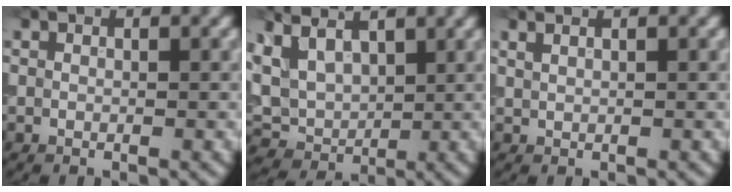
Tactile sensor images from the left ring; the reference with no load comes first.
{"total": 5.6, "force": [2.9, 3.4, 3.4], "torque": [-0.085, 0.008, 0.048]}
{"total": 1.1, "force": [0.9, 0.4, 0.6], "torque": [-0.009, -0.001, 0.012]}